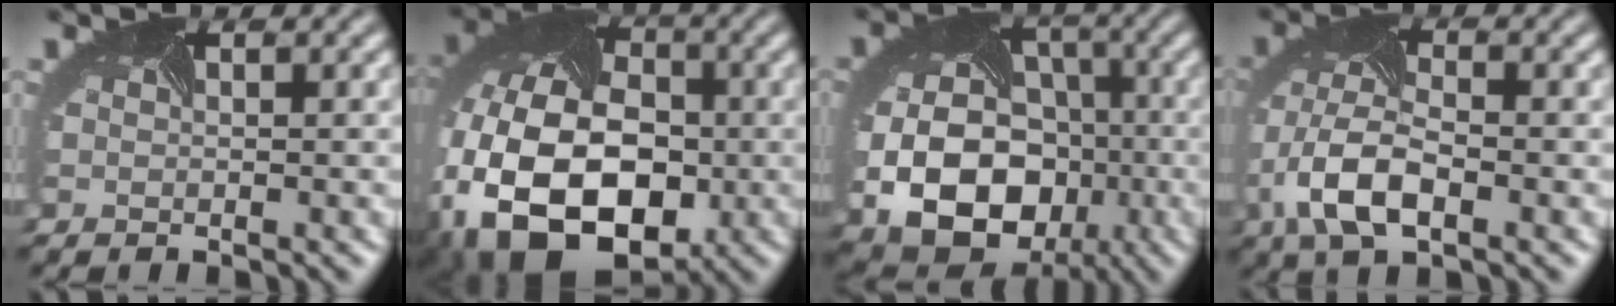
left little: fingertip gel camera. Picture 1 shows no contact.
{"total": 17.3, "force": [-5.1, 11.7, 11.6], "torque": [-0.243, -0.039, -0.082]}
{"total": 12.7, "force": [-3.6, 9.7, 7.3], "torque": [-0.137, -0.045, -0.047]}
{"total": 6.2, "force": [-2.3, 3.1, 4.8], "torque": [-0.121, -0.006, -0.048]}